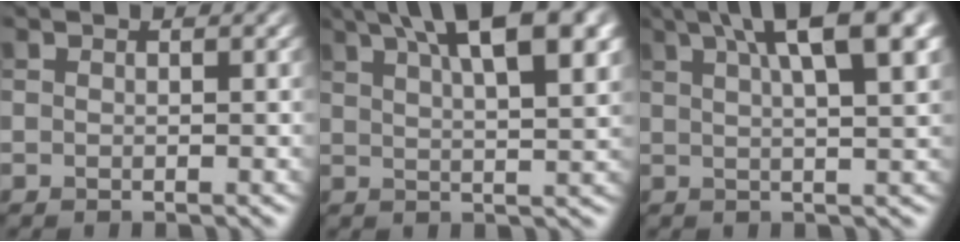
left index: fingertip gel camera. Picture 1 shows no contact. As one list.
[{"total": 11.1, "force": [6.0, 3.6, 8.5], "torque": [-0.099, 0.037, 0.078]}, {"total": 9.9, "force": [5.0, 2.8, 8.0], "torque": [-0.076, 0.037, 0.059]}]